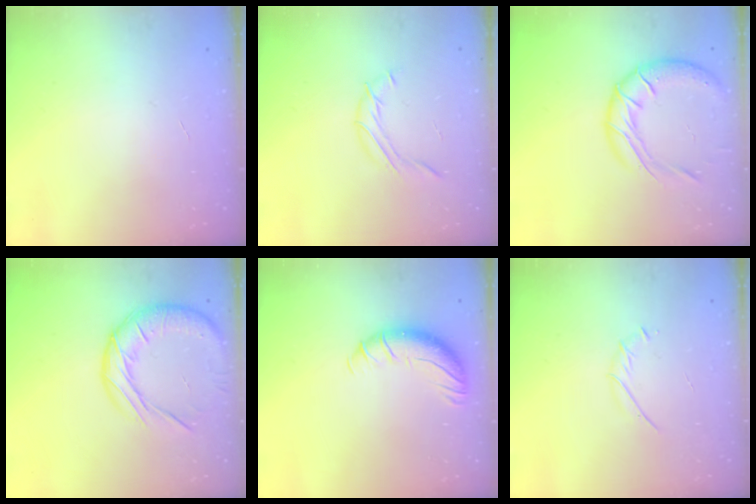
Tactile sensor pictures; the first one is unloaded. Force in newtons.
{"total": 9.6, "press": 9.4, "slide": 2.2}
{"total": 16.9, "press": 16.6, "slide": 3.2}
{"total": 18.5, "press": 18.4, "slide": 1.8}
{"total": 10.1, "press": 9.9, "slide": 1.9}
{"total": 3.3, "press": 3.2, "slide": 0.9}